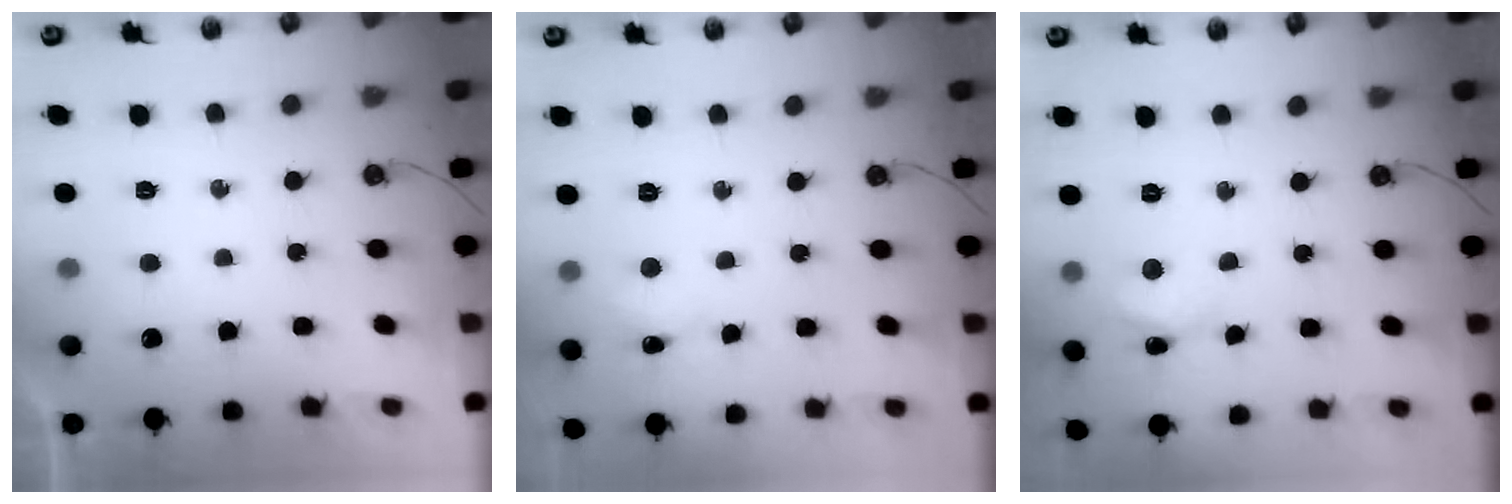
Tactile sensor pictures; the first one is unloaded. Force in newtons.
{"total": 2.7, "press": 2.6, "slide": 0.5}
{"total": 3.6, "press": 3.6, "slide": 0.3}